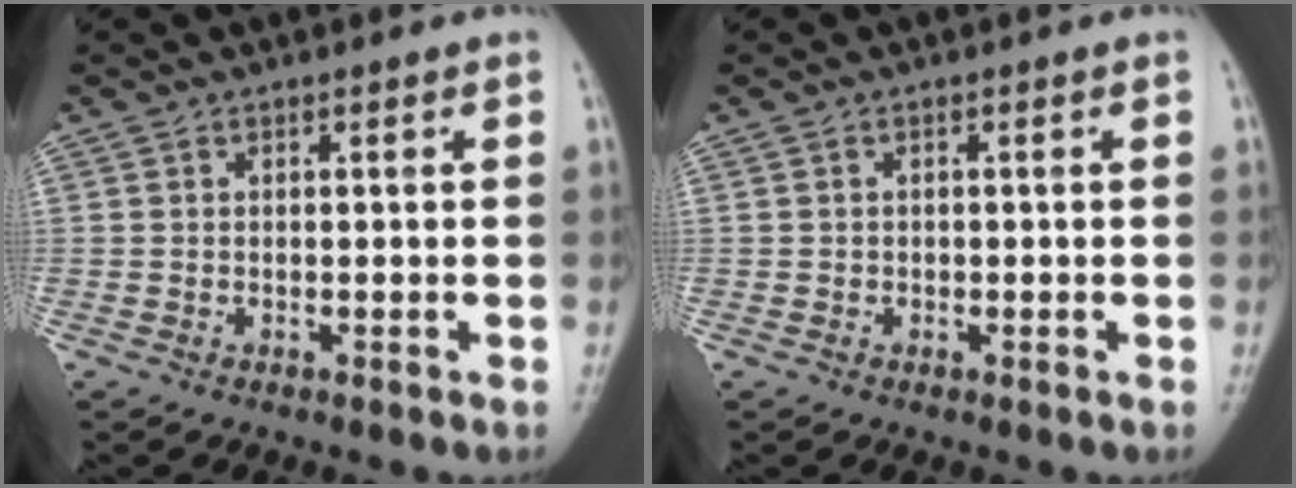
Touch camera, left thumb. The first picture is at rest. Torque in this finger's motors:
{"motor_torque": [-0.29, -0.33, 0.13, 0.06, 0.00]}